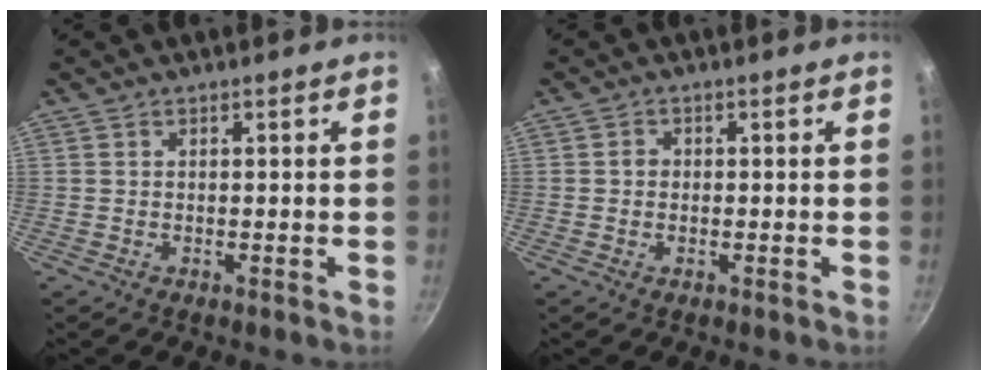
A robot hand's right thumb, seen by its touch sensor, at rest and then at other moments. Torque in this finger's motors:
{"motor_torque": [0.20, 0.08, -0.01, -0.13, -0.02]}